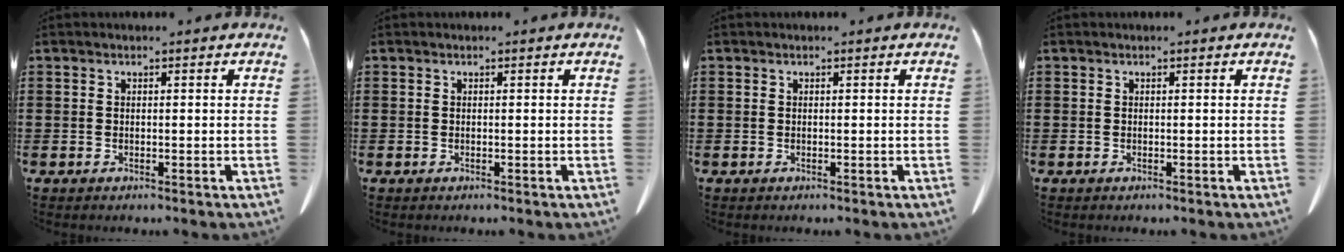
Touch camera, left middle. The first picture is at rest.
{"total": 0.0}
{"total": 0.0}
{"total": 0.0}